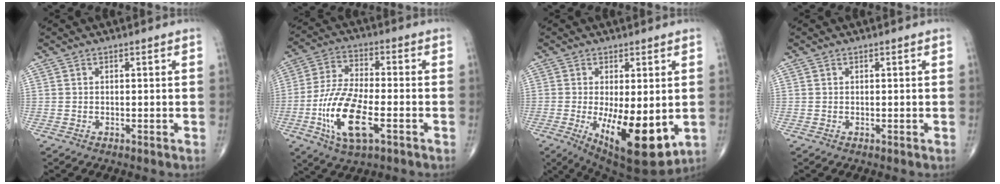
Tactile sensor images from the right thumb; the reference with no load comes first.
{"total": 14.9, "force": [-4.9, 6.0, 12.8], "torque": [-0.259, 0.014, -0.088]}
{"total": 14.9, "force": [-2.9, 5.7, 13.5], "torque": [-0.204, -0.030, -0.026]}
{"total": 0.0}